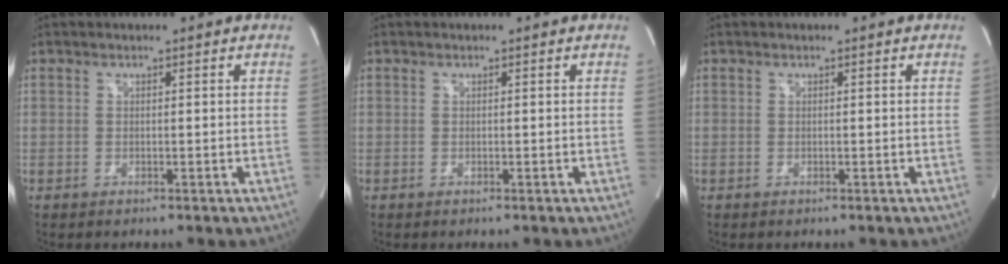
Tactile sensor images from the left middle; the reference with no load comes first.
{"total": 0.0}
{"total": 0.0}